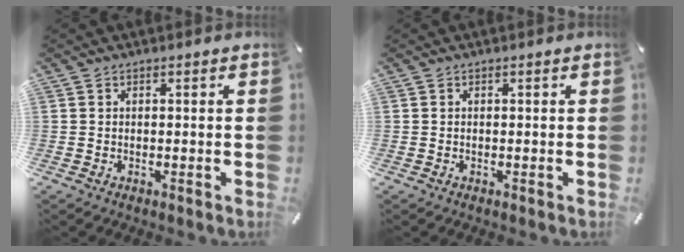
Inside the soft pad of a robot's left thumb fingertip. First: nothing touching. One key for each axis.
{"total": 0.0}